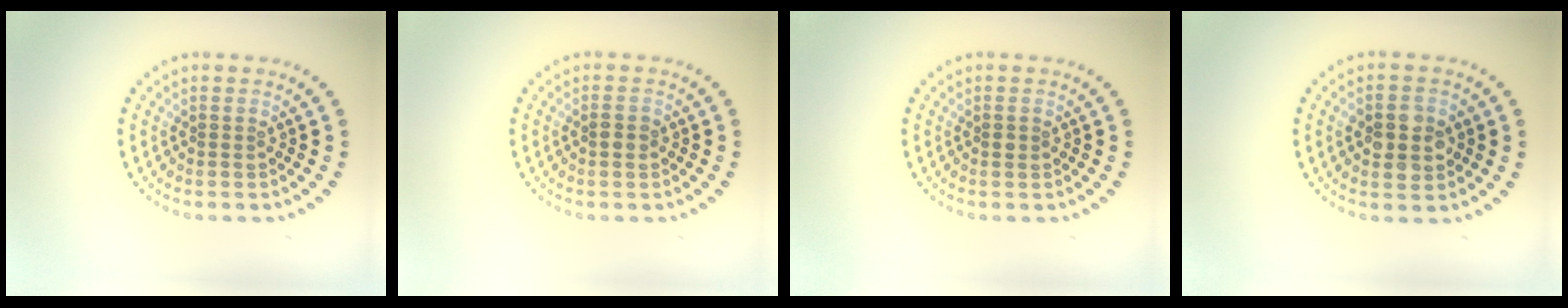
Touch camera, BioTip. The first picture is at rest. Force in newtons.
{"total": 1.2, "press": 1.2, "slide": 0.1}
{"total": 0.7, "press": 0.7, "slide": 0.1}
{"total": 4.0, "press": 4.0, "slide": 0.2}